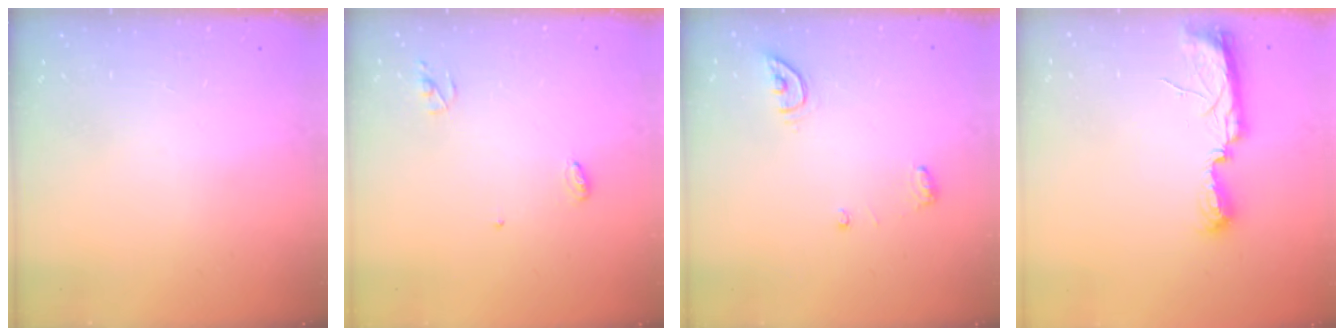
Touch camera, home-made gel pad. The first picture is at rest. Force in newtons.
{"total": 3.5, "press": 3.5, "slide": 0.2}
{"total": 5.5, "press": 5.5, "slide": 0.2}
{"total": 10.5, "press": 9.0, "slide": 5.3}